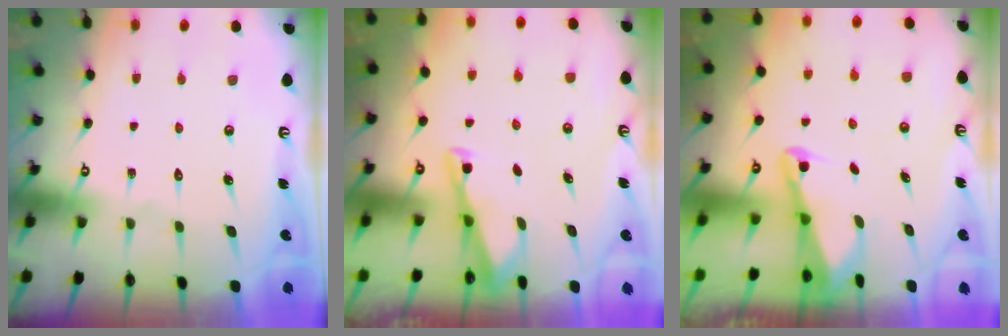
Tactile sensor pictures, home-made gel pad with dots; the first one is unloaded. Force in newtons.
{"total": 3.5, "press": 3.4, "slide": 0.3}
{"total": 2.2, "press": 2.2, "slide": 0.3}